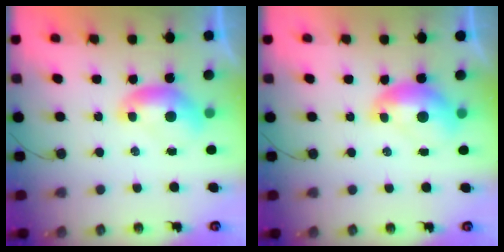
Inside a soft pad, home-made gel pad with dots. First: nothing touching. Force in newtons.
{"total": 1.7, "press": 1.7, "slide": 0.4}